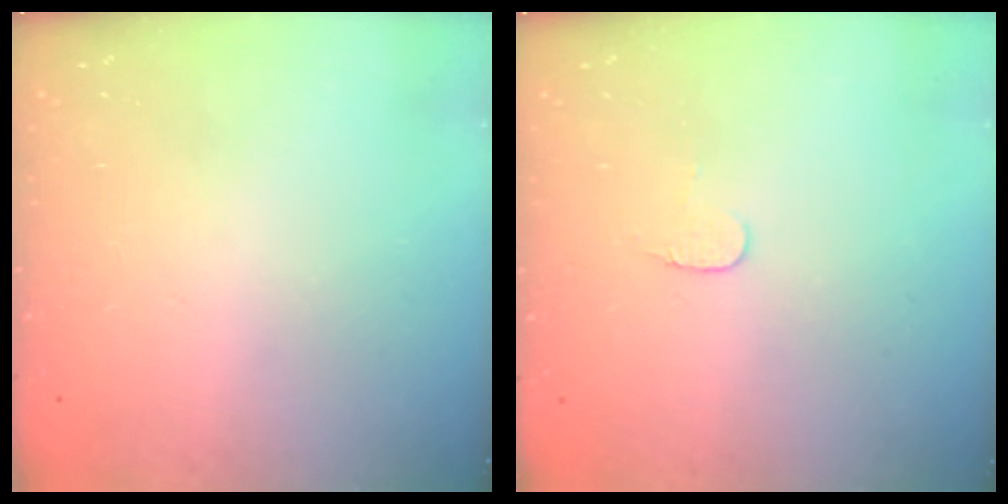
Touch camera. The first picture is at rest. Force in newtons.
{"total": 4.3, "press": 4.3, "slide": 0.3}